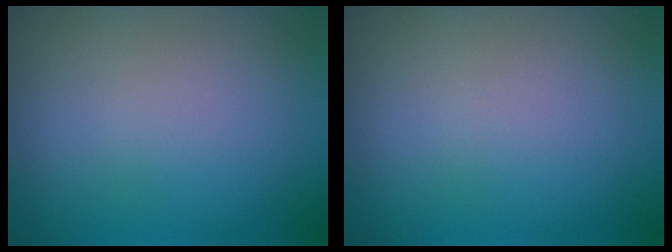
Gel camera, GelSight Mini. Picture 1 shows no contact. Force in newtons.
{"total": 0.0}